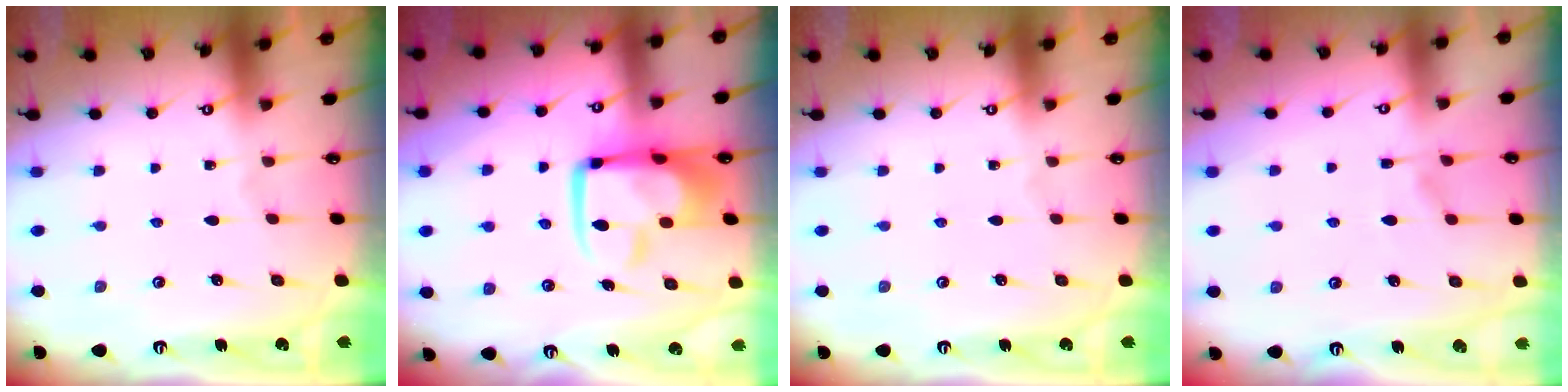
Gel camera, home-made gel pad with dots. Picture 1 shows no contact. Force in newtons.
{"total": 12.9, "press": 12.8, "slide": 1.7}
{"total": 0.0}
{"total": 1.4, "press": 0.4, "slide": 1.4}